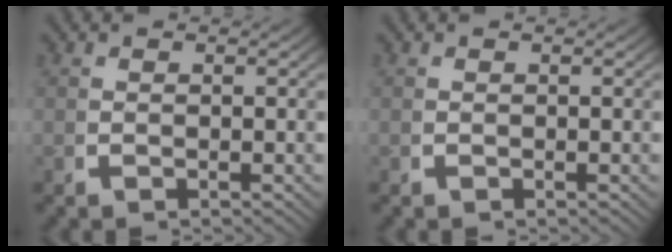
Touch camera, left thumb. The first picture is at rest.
{"total": 0.0}